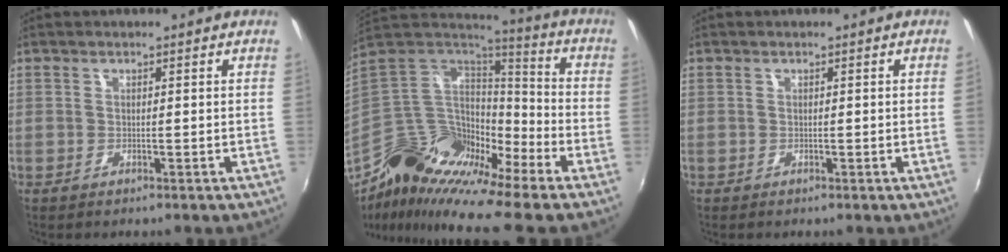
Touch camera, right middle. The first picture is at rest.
{"total": 15.6, "force": [-10.3, 3.8, 11.1], "torque": [-0.185, -0.011, -0.210]}
{"total": 0.5, "force": [0.1, -0.3, 0.4], "torque": [-0.002, -0.002, 0.000]}